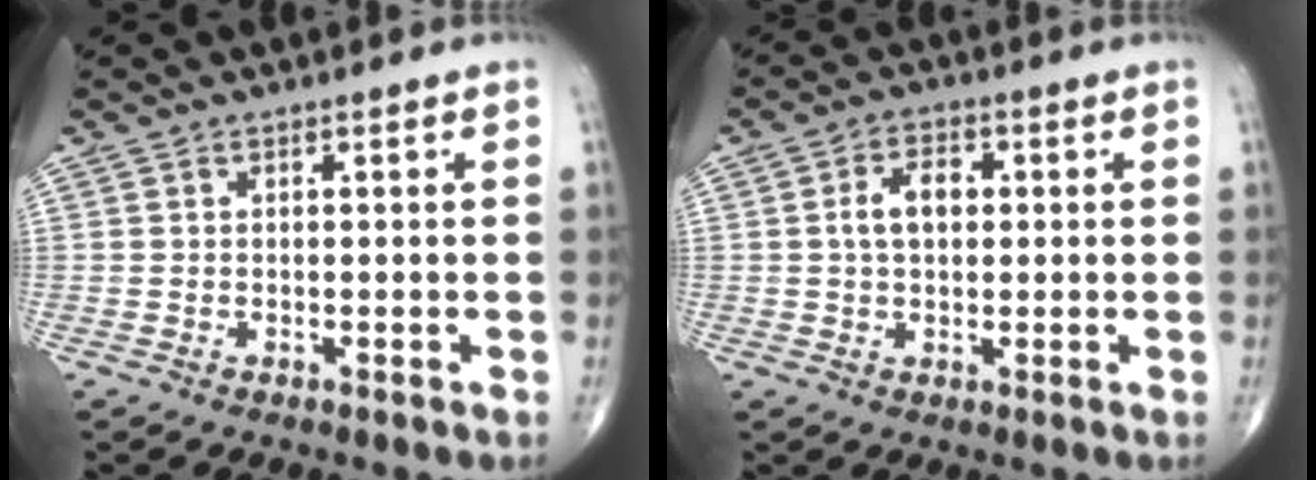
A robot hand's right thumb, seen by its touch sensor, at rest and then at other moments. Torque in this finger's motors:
{"motor_torque": [0.63, 0.78, 0.43, -0.06, 0.01]}